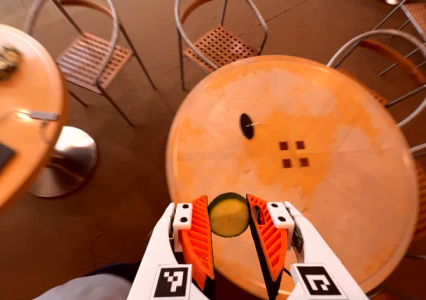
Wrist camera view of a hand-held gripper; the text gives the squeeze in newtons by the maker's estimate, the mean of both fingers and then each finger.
{"total": 8.2, "left": 8.5, "right": 7.9}